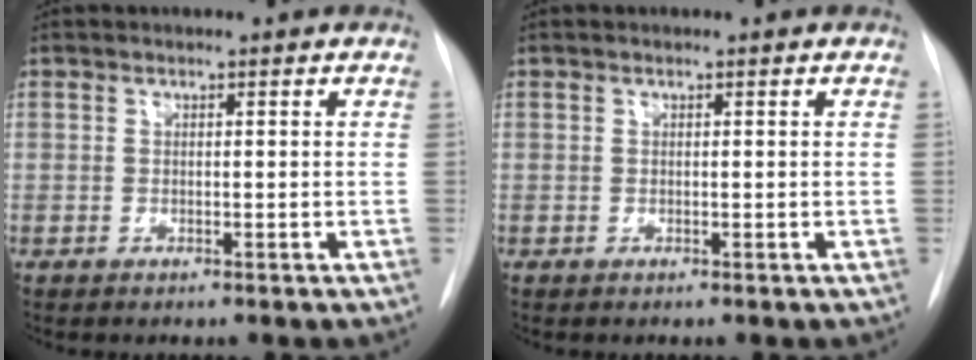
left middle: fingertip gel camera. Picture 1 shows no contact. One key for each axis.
{"total": 0.0}